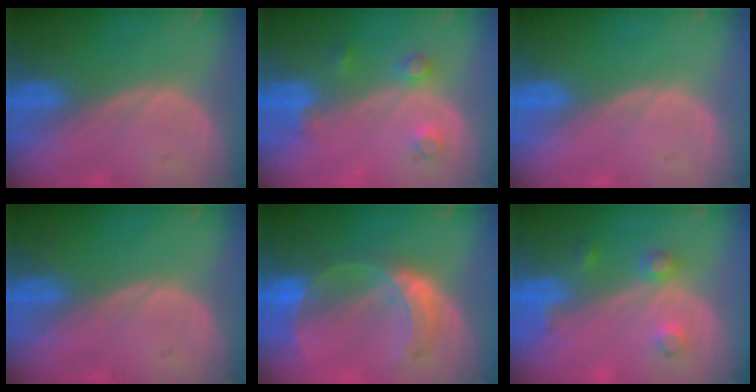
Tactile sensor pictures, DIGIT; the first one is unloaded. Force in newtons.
{"total": 3.6, "press": 3.4, "slide": 1.3}
{"total": 0.0}
{"total": 0.0}
{"total": 7.6, "press": 6.6, "slide": 3.7}
{"total": 3.5, "press": 3.5, "slide": 0.2}